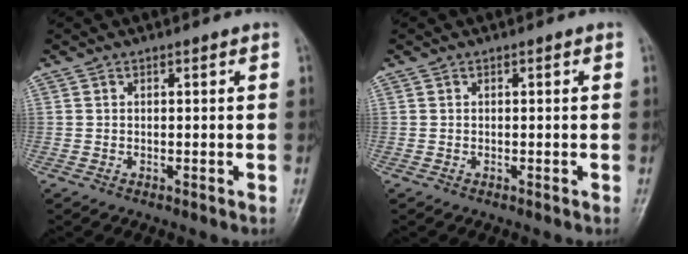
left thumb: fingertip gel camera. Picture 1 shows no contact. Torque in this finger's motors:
{"motor_torque": [0.00, 0.00, -0.07, -0.11, 0.00]}